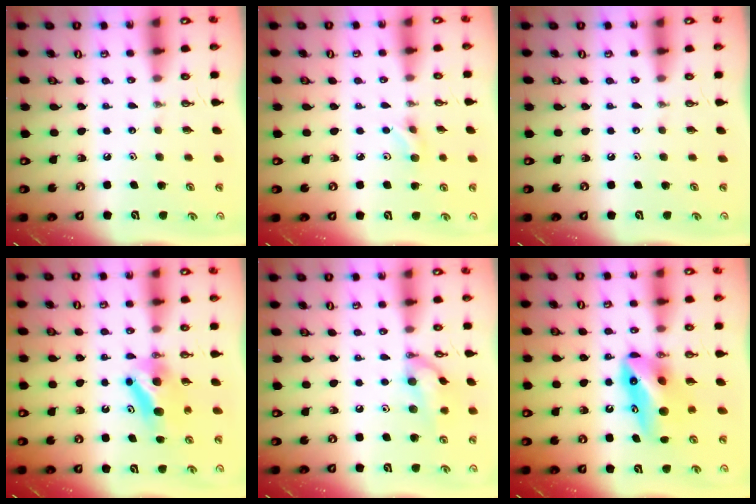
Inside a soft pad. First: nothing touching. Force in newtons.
{"total": 3.8, "press": 3.7, "slide": 0.6}
{"total": 0.0}
{"total": 7.2, "press": 7.0, "slide": 1.6}
{"total": 12.6, "press": 10.6, "slide": 6.8}
{"total": 11.5, "press": 8.8, "slide": 7.5}